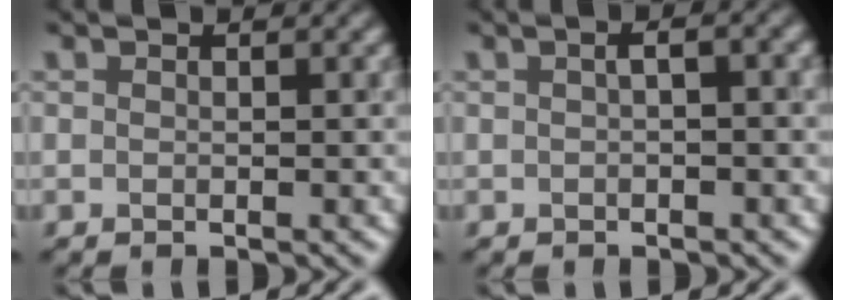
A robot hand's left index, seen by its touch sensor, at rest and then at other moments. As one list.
[{"total": 3.7, "force": [0.7, 1.6, 3.3], "torque": [-0.026, 0.018, -0.005]}]